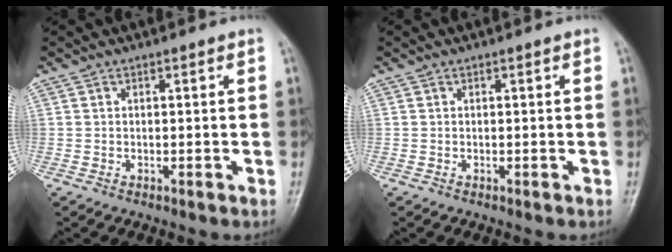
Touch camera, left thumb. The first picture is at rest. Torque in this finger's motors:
{"motor_torque": [-0.06, 0.06, 0.00, 0.00, 0.00]}